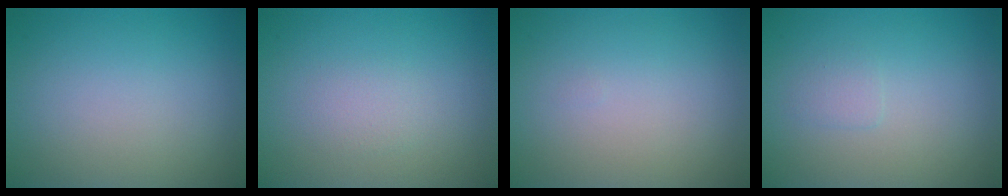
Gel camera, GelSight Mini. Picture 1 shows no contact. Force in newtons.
{"total": 1.1, "press": 1.1, "slide": 0.1}
{"total": 0.0}
{"total": 0.8, "press": 0.8, "slide": 0.0}